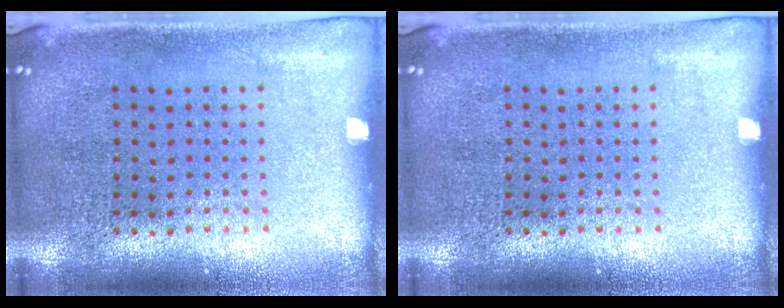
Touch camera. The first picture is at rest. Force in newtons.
{"total": 0.0}